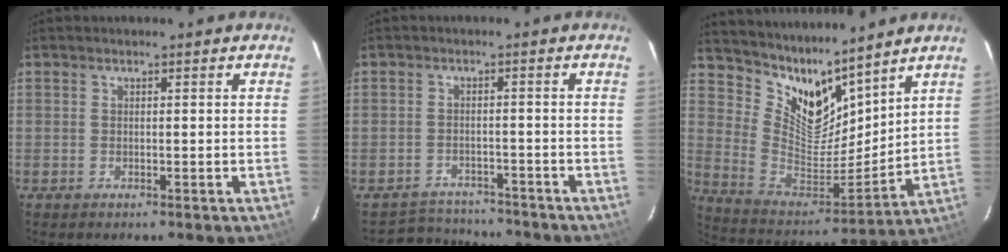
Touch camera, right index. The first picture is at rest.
{"total": 6.9, "force": [-6.1, 3.2, -0.1], "torque": [-0.012, 0.024, -0.087]}
{"total": 13.3, "force": [11.4, 4.4, 5.1], "torque": [-0.110, -0.031, 0.223]}